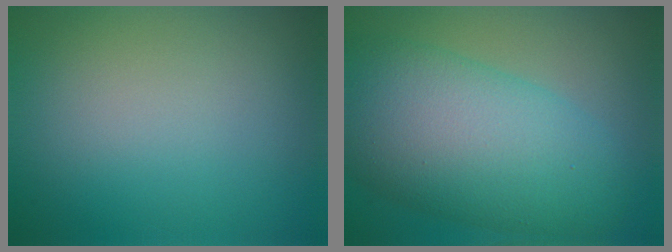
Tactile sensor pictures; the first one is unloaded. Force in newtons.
{"total": 10.7, "press": 10.7, "slide": 0.3}